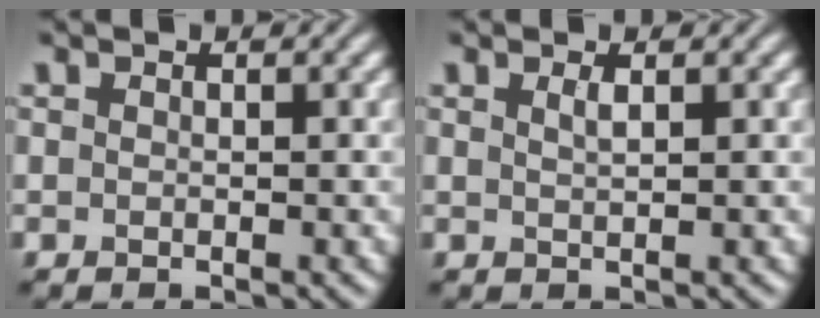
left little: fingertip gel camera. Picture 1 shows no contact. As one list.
[{"total": 1.0, "force": [0.5, 0.3, 0.8], "torque": [-0.011, 0.002, 0.008]}]